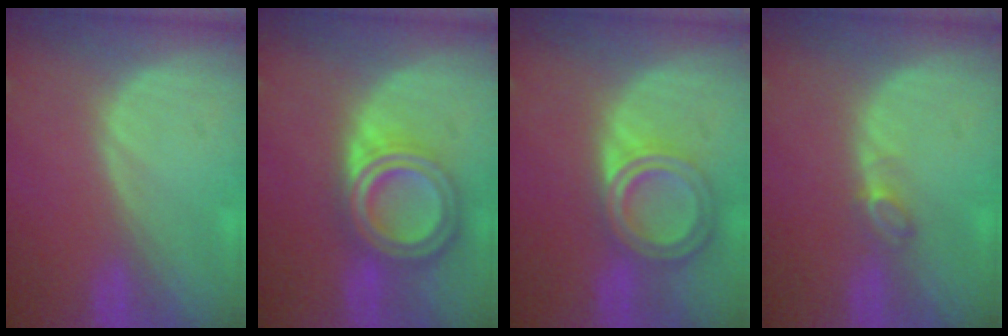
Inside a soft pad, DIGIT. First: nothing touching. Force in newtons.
{"total": 7.9, "press": 7.9, "slide": 0.5}
{"total": 6.9, "press": 6.2, "slide": 3.1}
{"total": 2.0, "press": 1.9, "slide": 0.4}